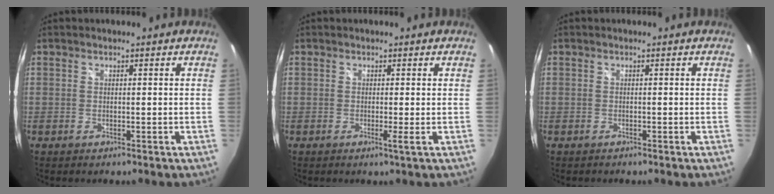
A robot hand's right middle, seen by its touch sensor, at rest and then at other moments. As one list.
[{"total": 1.0, "force": [-0.1, -0.4, 0.9], "torque": [-0.015, -0.006, -0.003]}, {"total": 0.5, "force": [-0.5, 0.1, 0.2], "torque": [-0.004, 0.001, -0.008]}]